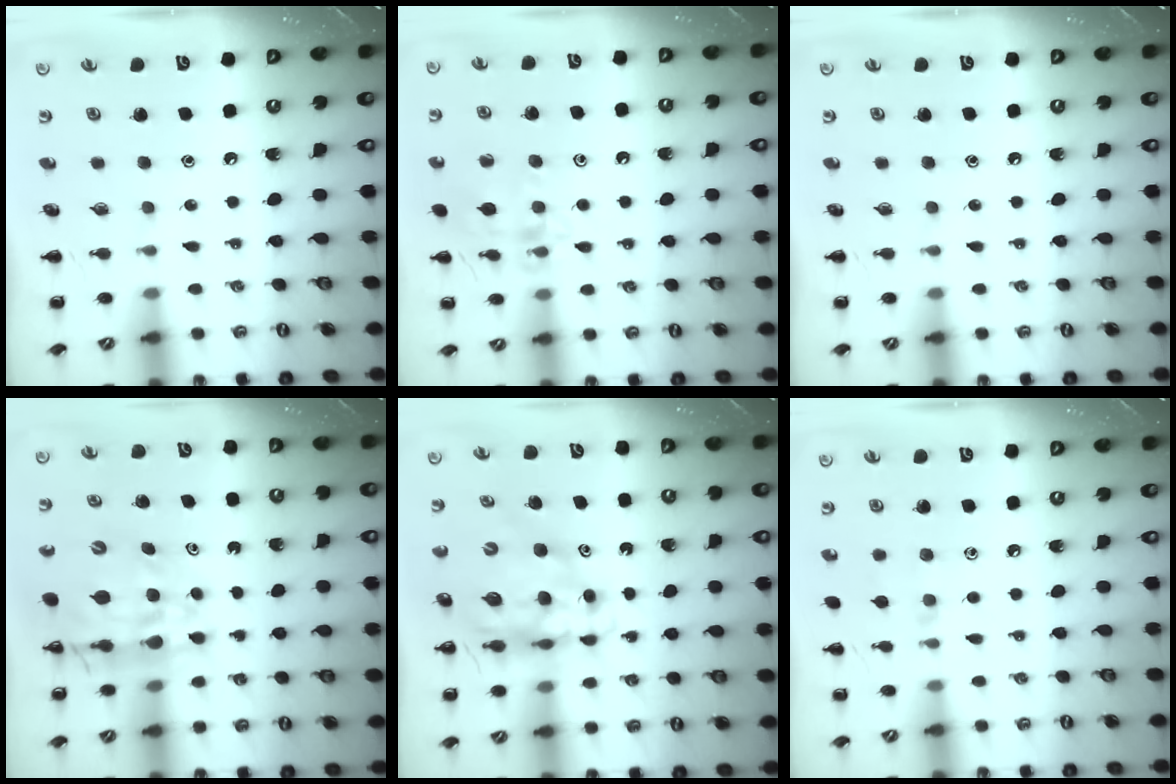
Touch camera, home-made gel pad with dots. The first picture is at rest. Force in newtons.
{"total": 13.8, "press": 13.7, "slide": 0.9}
{"total": 0.0}
{"total": 13.8, "press": 13.3, "slide": 3.7}
{"total": 12.6, "press": 12.1, "slide": 3.4}
{"total": 4.9, "press": 4.6, "slide": 1.7}